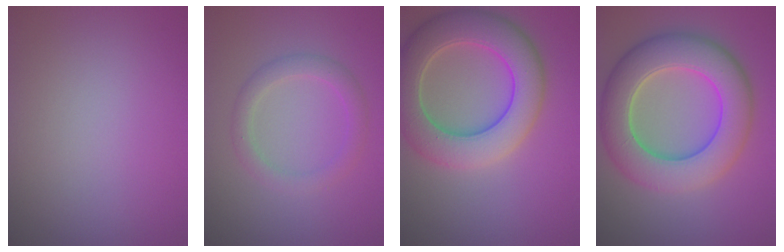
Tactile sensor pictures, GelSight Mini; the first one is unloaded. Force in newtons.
{"total": 2.5, "press": 2.5, "slide": 0.1}
{"total": 9.0, "press": 9.0, "slide": 0.3}
{"total": 9.8, "press": 9.8, "slide": 0.1}